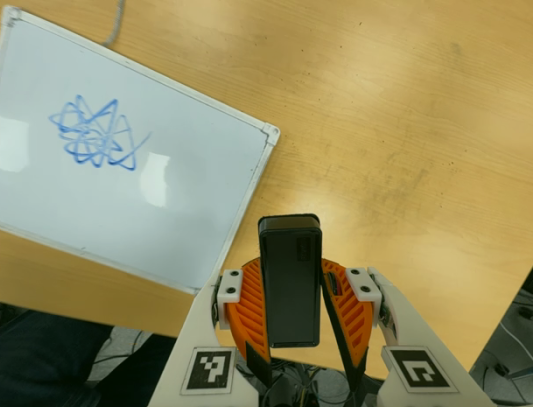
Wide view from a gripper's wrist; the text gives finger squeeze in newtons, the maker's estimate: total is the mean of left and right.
{"total": 5.9, "left": 5.7, "right": 6.2}